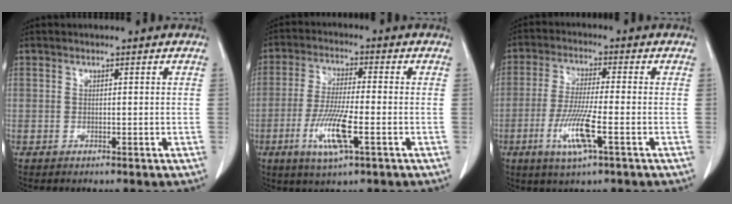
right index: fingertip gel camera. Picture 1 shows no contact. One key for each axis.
{"total": 9.0, "fx": -3.3, "fy": 0.9, "fz": 8.3, "tx": -0.170, "ty": -0.016, "tz": -0.063}
{"total": 8.4, "fx": -3.2, "fy": 0.3, "fz": 7.8, "tx": -0.160, "ty": -0.016, "tz": -0.062}